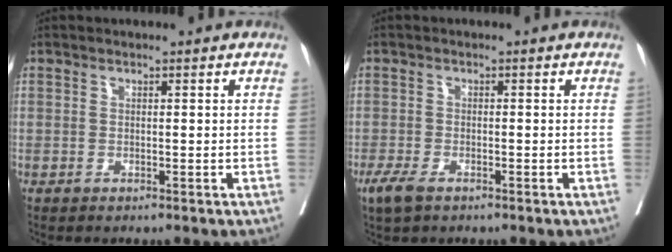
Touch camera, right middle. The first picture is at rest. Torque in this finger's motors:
{"motor_torque": [0.67, -0.62, 0.11, 0.02]}